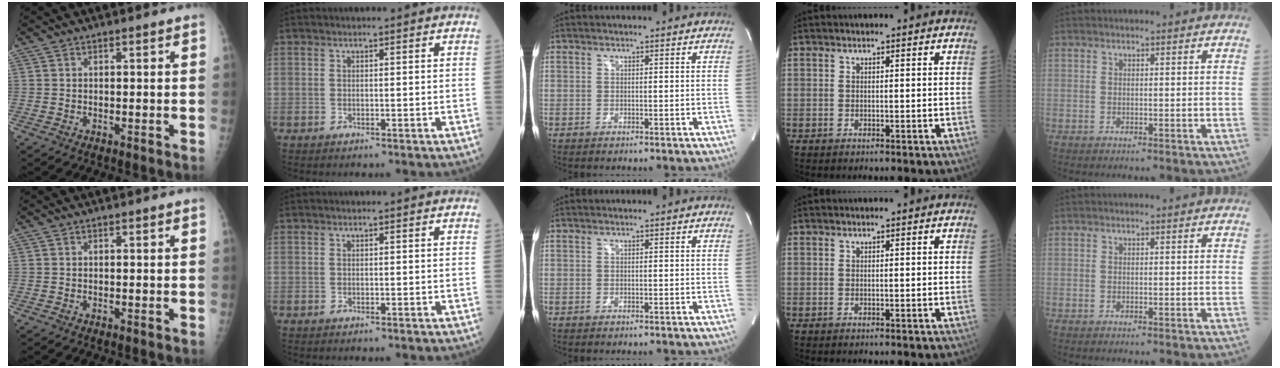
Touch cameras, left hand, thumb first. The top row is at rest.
{}